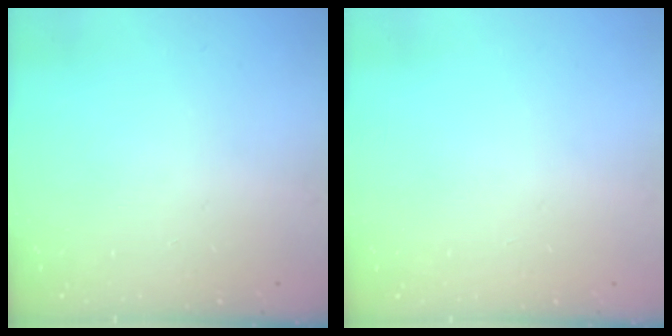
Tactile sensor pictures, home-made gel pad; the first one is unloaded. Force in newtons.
{"total": 0.0}